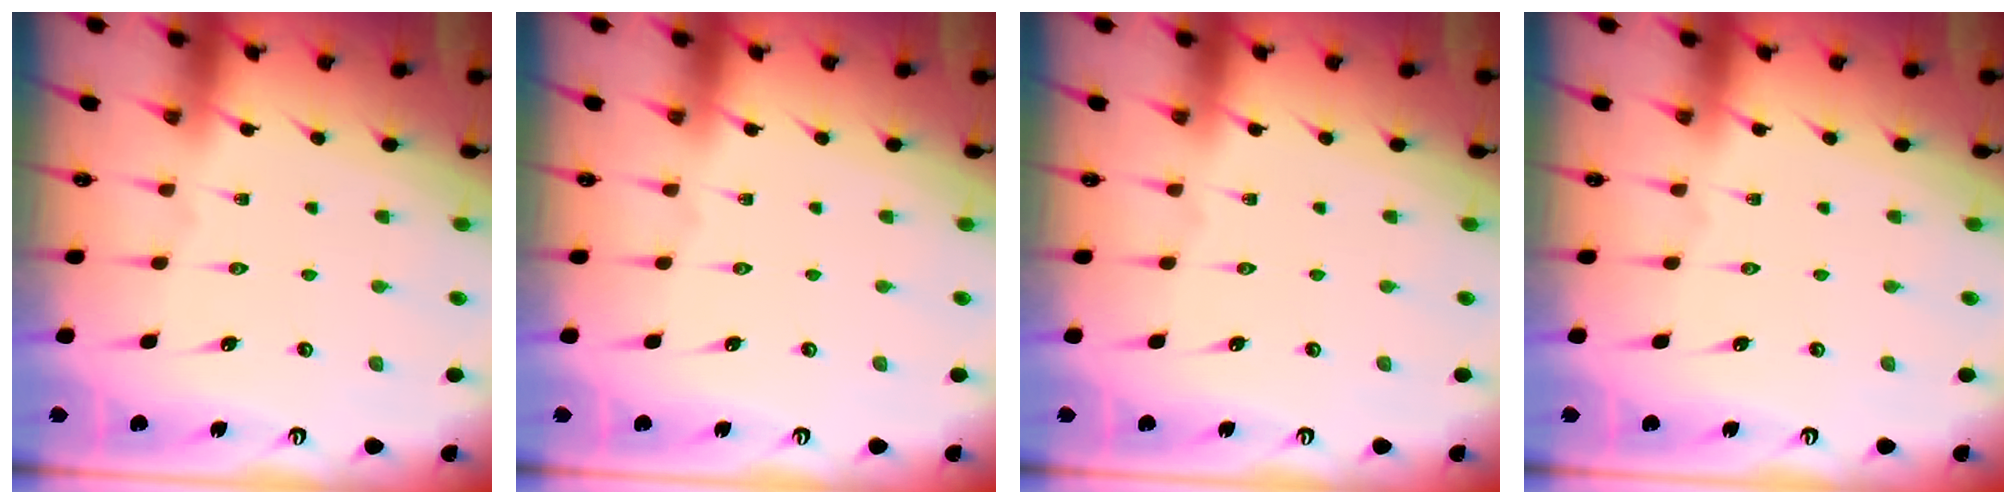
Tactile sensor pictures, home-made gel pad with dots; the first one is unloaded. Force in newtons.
{"total": 0.0}
{"total": 0.0}
{"total": 0.0}